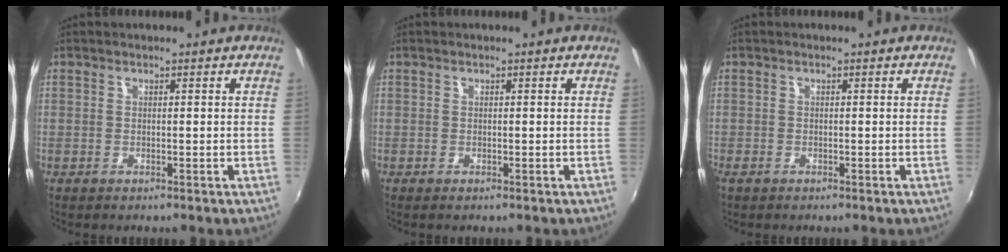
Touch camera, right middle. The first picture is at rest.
{"total": 0.0}
{"total": 1.0, "force": [-0.7, 0.6, 0.4], "torque": [-0.008, -0.003, -0.015]}